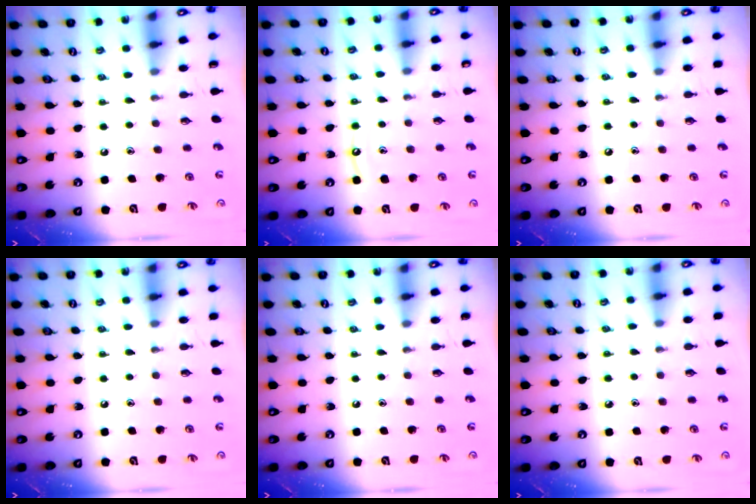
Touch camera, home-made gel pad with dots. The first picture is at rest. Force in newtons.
{"total": 7.1, "press": 7.0, "slide": 0.6}
{"total": 2.7, "press": 2.7, "slide": 0.4}
{"total": 3.3, "press": 3.3, "slide": 0.5}
{"total": 0.0}
{"total": 3.9, "press": 3.8, "slide": 0.5}